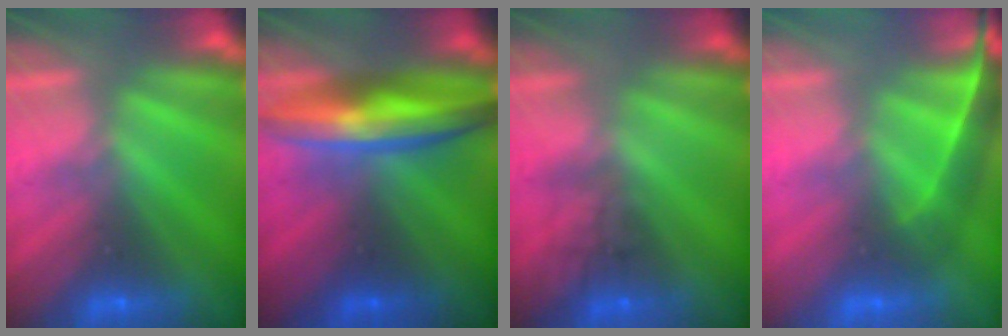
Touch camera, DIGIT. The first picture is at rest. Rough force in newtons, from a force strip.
{"total": 7.4}
{"total": 1.6}
{"total": 4.1}